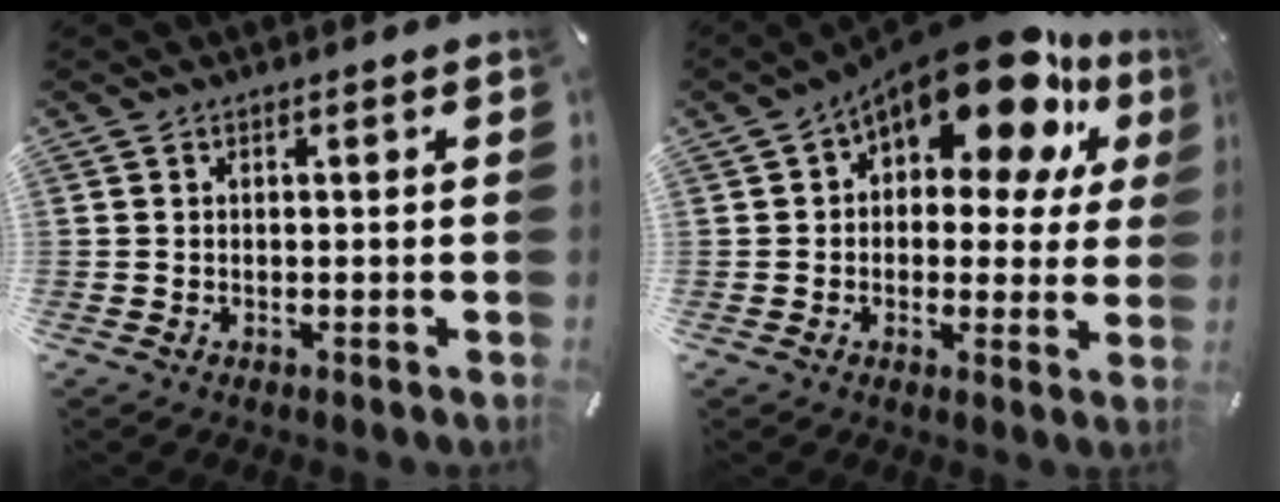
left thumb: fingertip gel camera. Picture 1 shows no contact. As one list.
[{"total": 17.6, "force": [11.8, 7.5, 10.7], "torque": [-0.161, -0.085, 0.198]}]